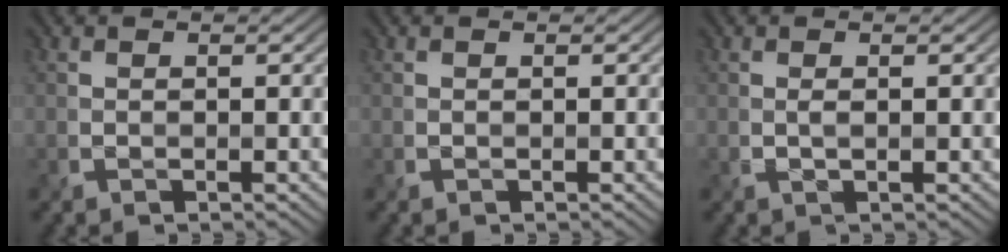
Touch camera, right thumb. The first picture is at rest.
{"total": 0.0}
{"total": 0.5, "force": [0.0, -0.1, 0.5], "torque": [-0.011, -0.001, -0.001]}